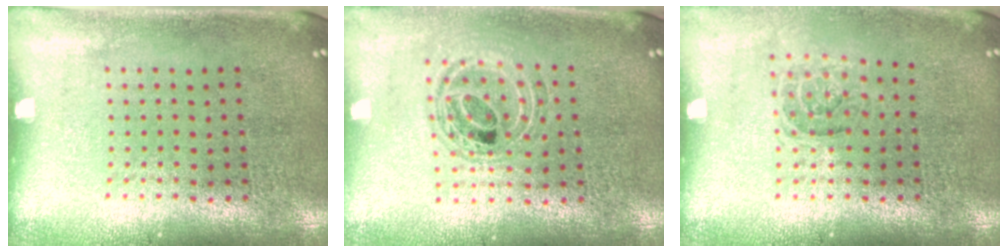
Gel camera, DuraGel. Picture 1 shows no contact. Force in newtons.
{"total": 0.9, "press": 0.9, "slide": 0.2}
{"total": 1.2, "press": 1.0, "slide": 0.6}